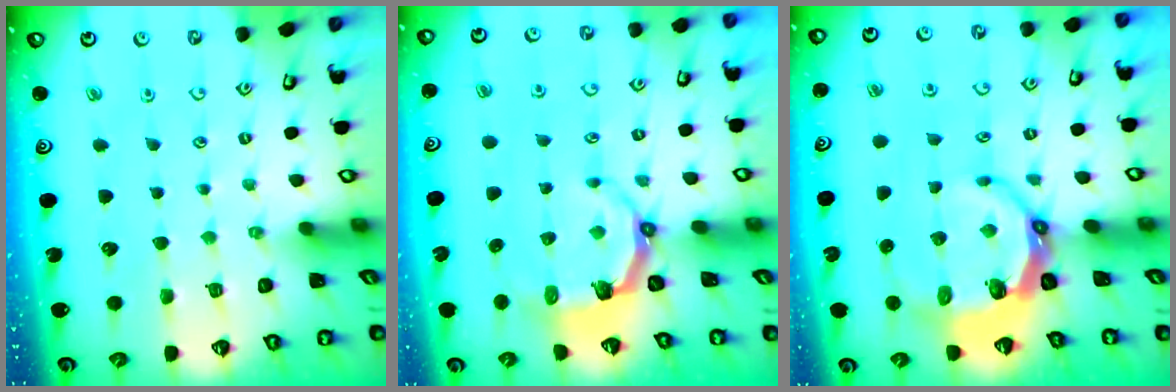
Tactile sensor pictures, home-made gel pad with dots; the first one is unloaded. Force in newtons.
{"total": 5.0, "press": 3.4, "slide": 3.6}
{"total": 7.8, "press": 6.7, "slide": 3.9}